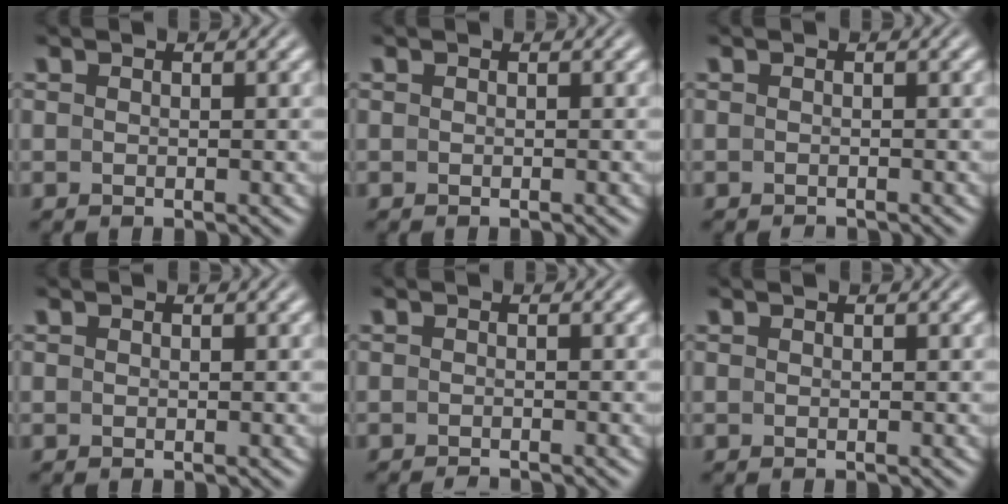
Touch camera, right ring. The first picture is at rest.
{"total": 0.0}
{"total": 1.0, "force": [-0.9, -0.2, -0.1], "torque": [-0.004, -0.008, -0.012]}
{"total": 0.0}
{"total": 1.4, "force": [-1.3, -0.3, 0.0], "torque": [-0.004, -0.007, -0.019]}
{"total": 0.0}